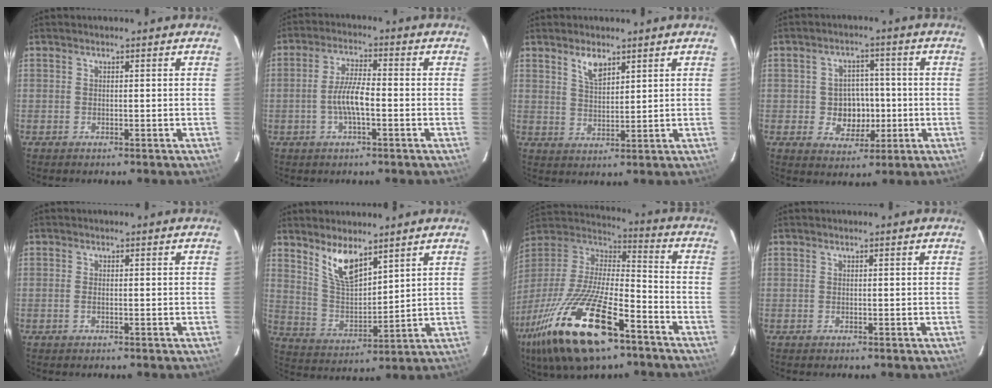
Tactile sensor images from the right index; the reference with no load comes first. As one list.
[{"total": 6.2, "force": [-1.7, 1.4, 5.7], "torque": [-0.115, 0.005, -0.033]}, {"total": 4.5, "force": [3.0, 1.9, 2.8], "torque": [-0.051, 0.002, 0.057]}, {"total": 7.0, "force": [-1.0, 6.2, 3.1], "torque": [-0.065, 0.012, -0.003]}, {"total": 0.8, "force": [-0.3, 0.4, 0.7], "torque": [-0.015, 0.000, -0.006]}, {"total": 9.4, "force": [6.4, 3.4, 5.9], "torque": [-0.111, -0.003, 0.135]}, {"total": 29.1, "force": [-17.0, 10.0, 21.3], "torque": [-0.426, -0.053, -0.299]}, {"total": 0.0}]